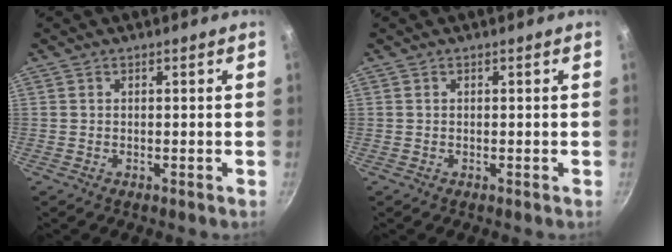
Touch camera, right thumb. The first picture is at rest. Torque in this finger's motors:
{"motor_torque": [-0.16, 0.13, 0.20, 0.01, 0.04]}